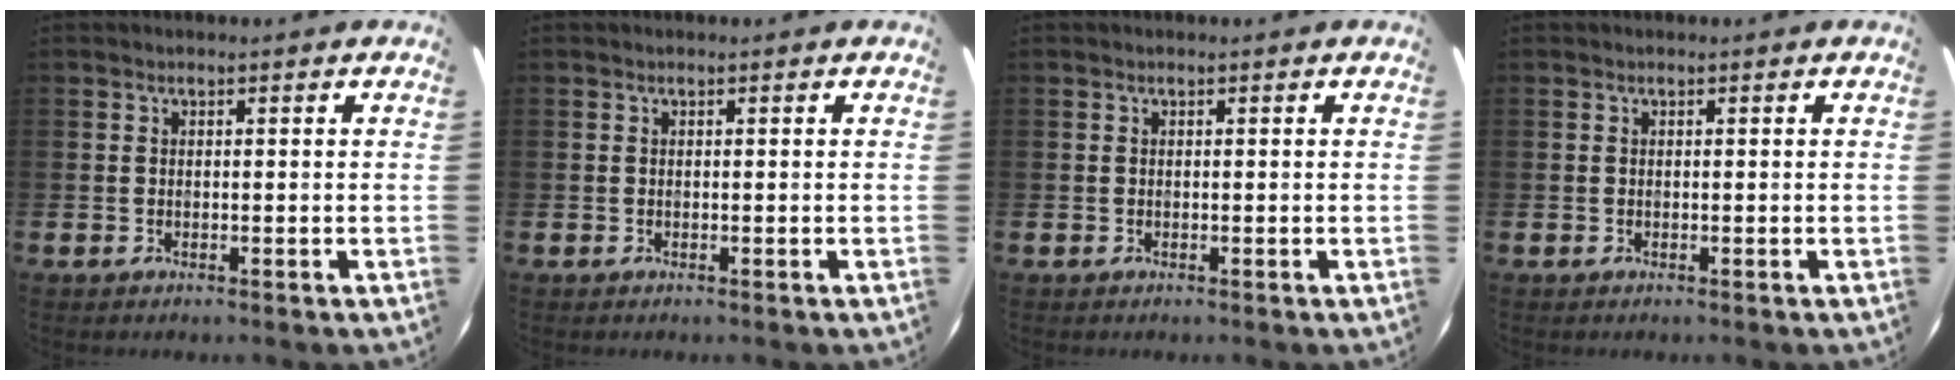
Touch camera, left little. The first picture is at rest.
{"total": 0.0}
{"total": 0.0}
{"total": 0.0}